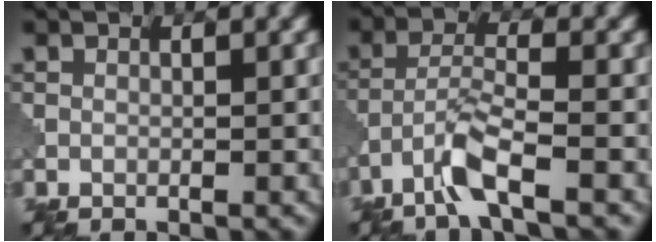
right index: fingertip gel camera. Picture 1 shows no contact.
{"total": 3.9, "force": [-2.6, 0.3, 2.9], "torque": [-0.060, 0.008, -0.062]}